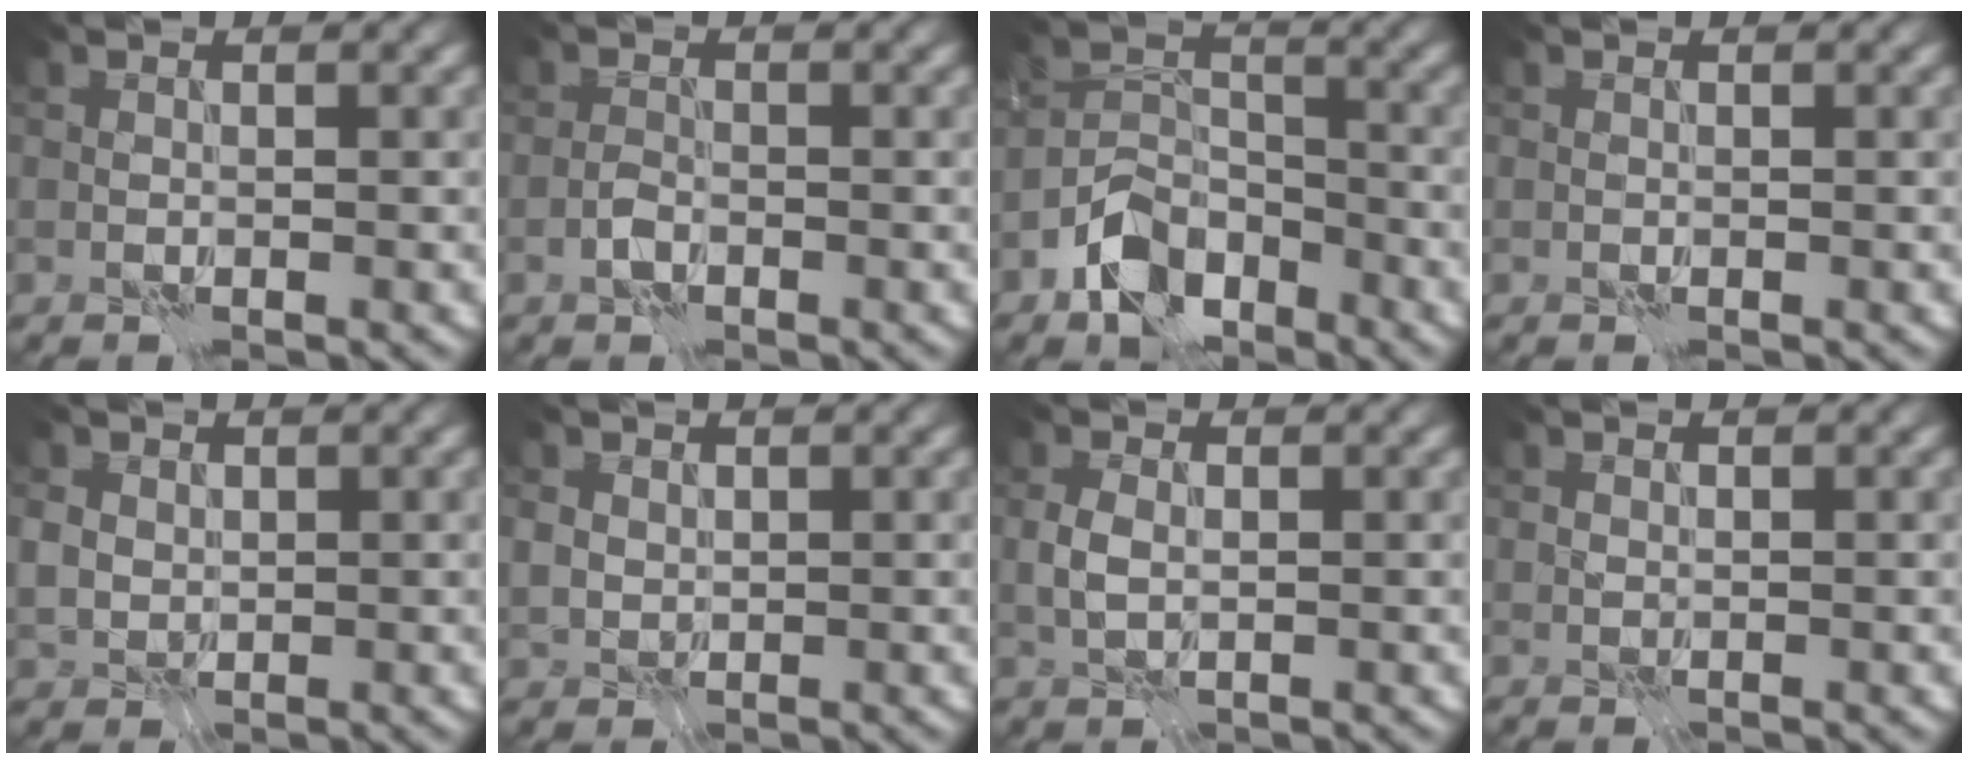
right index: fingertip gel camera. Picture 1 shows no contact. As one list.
[{"total": 1.0, "force": [-0.7, 0.5, 0.6], "torque": [-0.012, 0.005, -0.016]}, {"total": 5.7, "force": [-3.7, 3.5, 2.7], "torque": [-0.044, 0.000, -0.076]}, {"total": 0.0}, {"total": 2.3, "force": [0.6, 2.0, 0.9], "torque": [-0.026, 0.000, 0.013]}, {"total": 1.8, "force": [0.7, 1.6, 0.6], "torque": [-0.015, -0.002, 0.015]}, {"total": 1.8, "force": [0.1, 1.2, 1.4], "torque": [-0.035, 0.001, 0.003]}, {"total": 0.0}]